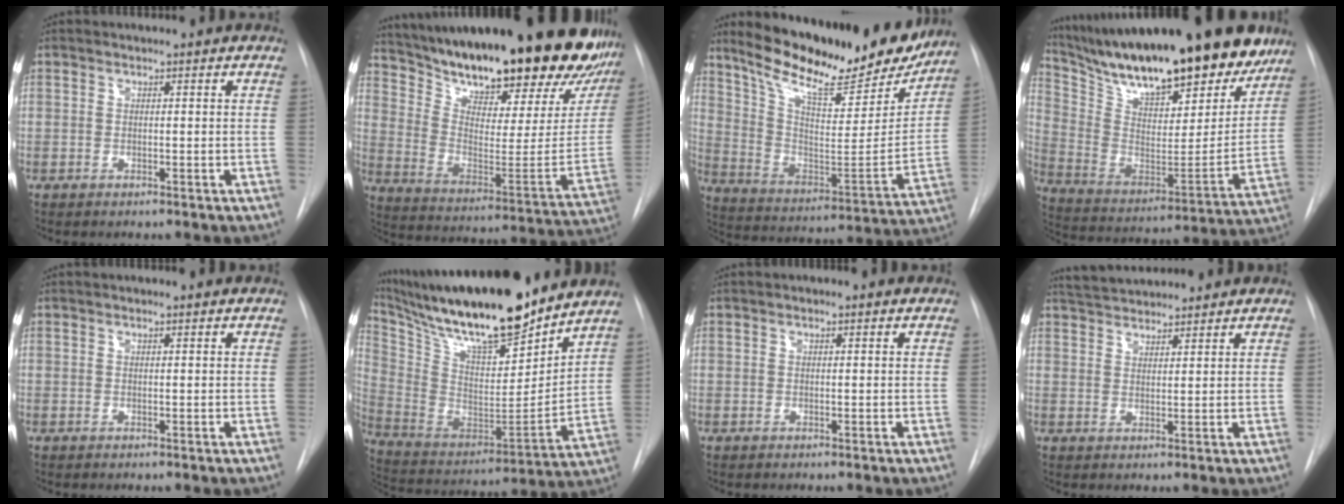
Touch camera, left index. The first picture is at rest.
{"total": 34.8, "force": [28.2, 8.3, 18.8], "torque": [-0.300, -0.073, 0.388]}
{"total": 25.9, "force": [21.4, 6.4, 13.1], "torque": [-0.207, -0.027, 0.314]}
{"total": 31.3, "force": [24.8, 8.0, 17.2], "torque": [-0.297, -0.016, 0.368]}
{"total": 0.7, "force": [0.5, 0.1, 0.4], "torque": [-0.010, 0.003, 0.006]}
{"total": 26.5, "force": [21.9, 4.7, 14.2], "torque": [-0.272, -0.011, 0.364]}
{"total": 0.9, "force": [0.5, 0.3, 0.6], "torque": [-0.014, 0.002, 0.005]}
{"total": 7.1, "force": [6.7, 1.2, 1.9], "torque": [-0.038, 0.032, 0.113]}